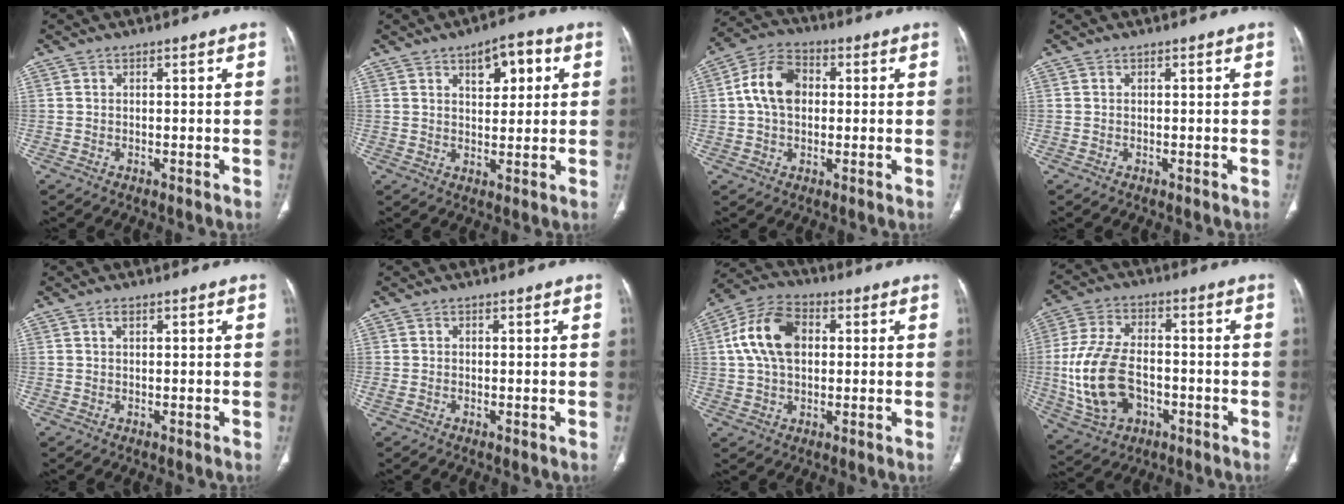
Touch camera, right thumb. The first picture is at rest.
{"total": 7.6, "force": [3.2, 3.8, 5.8], "torque": [-0.058, -0.006, 0.043]}
{"total": 9.9, "force": [0.9, 7.0, 7.0], "torque": [-0.121, 0.022, 0.009]}
{"total": 0.0}
{"total": 1.2, "force": [0.6, 0.5, 0.9], "torque": [-0.016, 0.003, 0.010]}
{"total": 0.9, "force": [-0.2, 0.4, 0.8], "torque": [-0.020, -0.001, -0.003]}
{"total": 12.5, "force": [2.1, 8.1, 9.3], "torque": [-0.170, 0.020, 0.032]}
{"total": 15.6, "force": [-2.8, 10.0, 11.7], "torque": [-0.237, 0.015, -0.041]}